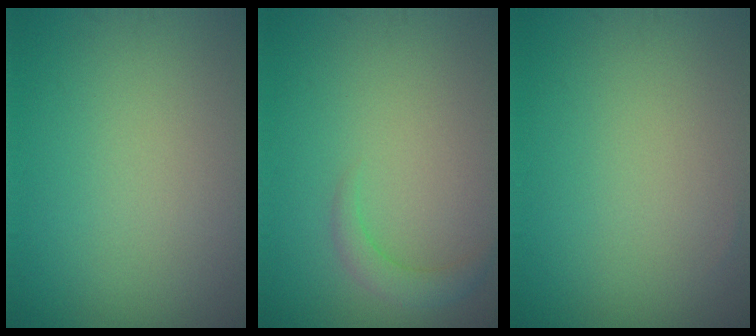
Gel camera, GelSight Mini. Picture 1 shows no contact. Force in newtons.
{"total": 1.6, "press": 1.6, "slide": 0.2}
{"total": 0.0}